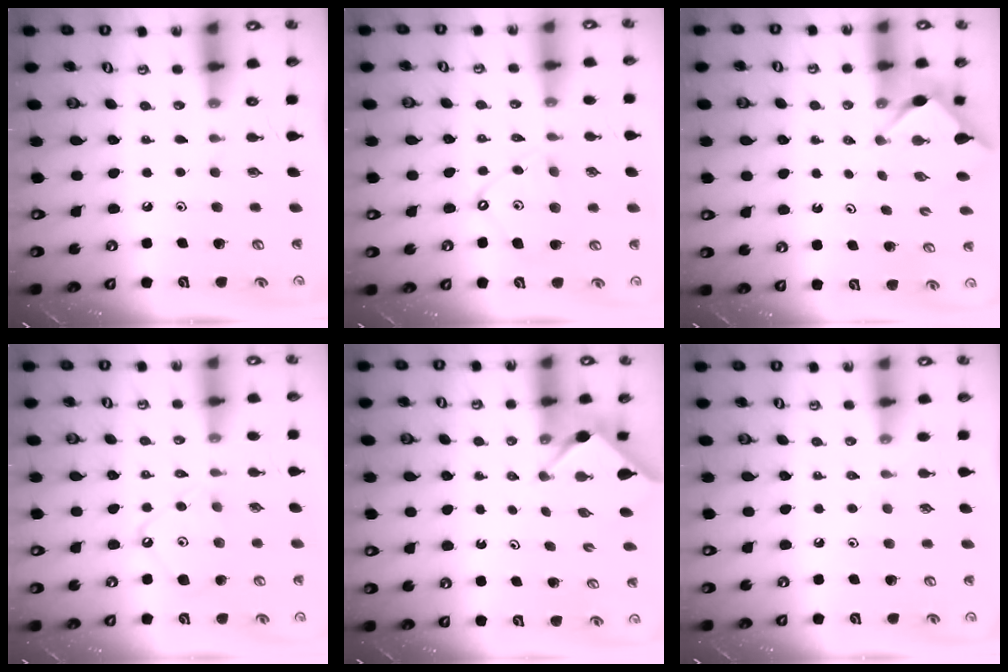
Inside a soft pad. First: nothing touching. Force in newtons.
{"total": 10.1, "press": 10.1, "slide": 1.1}
{"total": 2.7, "press": 2.7, "slide": 0.3}
{"total": 8.6, "press": 8.6, "slide": 0.9}
{"total": 3.2, "press": 3.1, "slide": 0.4}
{"total": 3.5, "press": 3.4, "slide": 0.6}